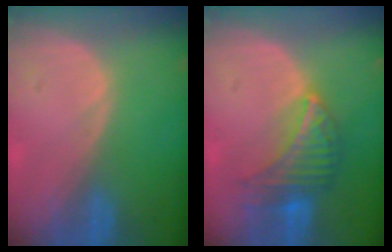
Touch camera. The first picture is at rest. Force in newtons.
{"total": 6.8, "press": 6.7, "slide": 1.4}